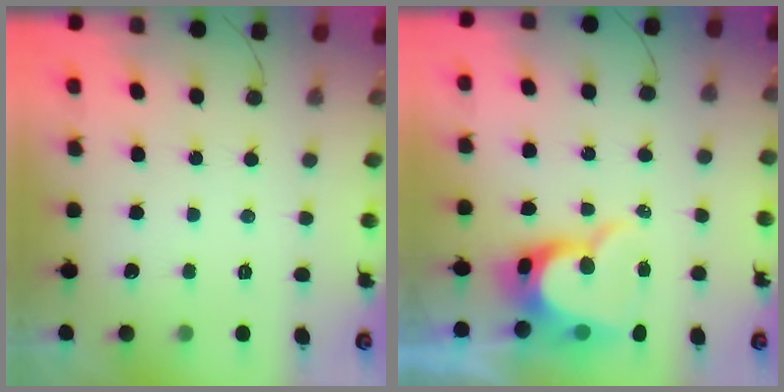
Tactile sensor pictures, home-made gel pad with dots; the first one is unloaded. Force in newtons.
{"total": 11.1, "press": 11.1, "slide": 0.8}